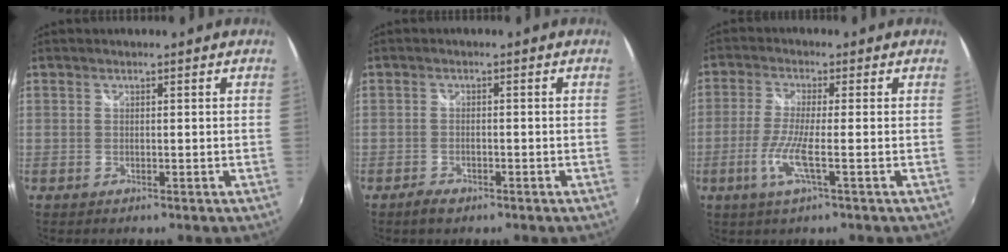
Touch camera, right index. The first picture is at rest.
{"total": 2.8, "force": [-2.0, 1.2, 1.5], "torque": [-0.037, -0.004, -0.038]}
{"total": 6.3, "force": [-2.2, -0.2, 5.9], "torque": [-0.131, -0.010, -0.046]}